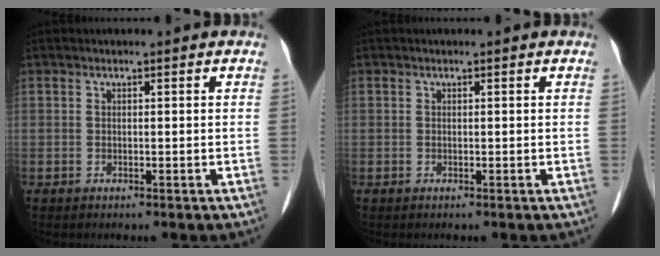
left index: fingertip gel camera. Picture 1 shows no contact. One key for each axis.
{"total": 0.0}